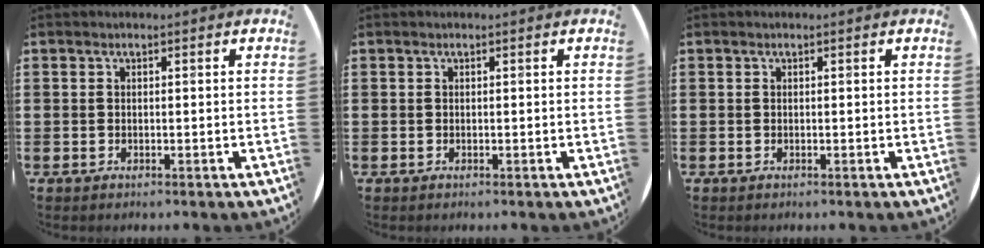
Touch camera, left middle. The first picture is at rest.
{"total": 0.0}
{"total": 0.0}